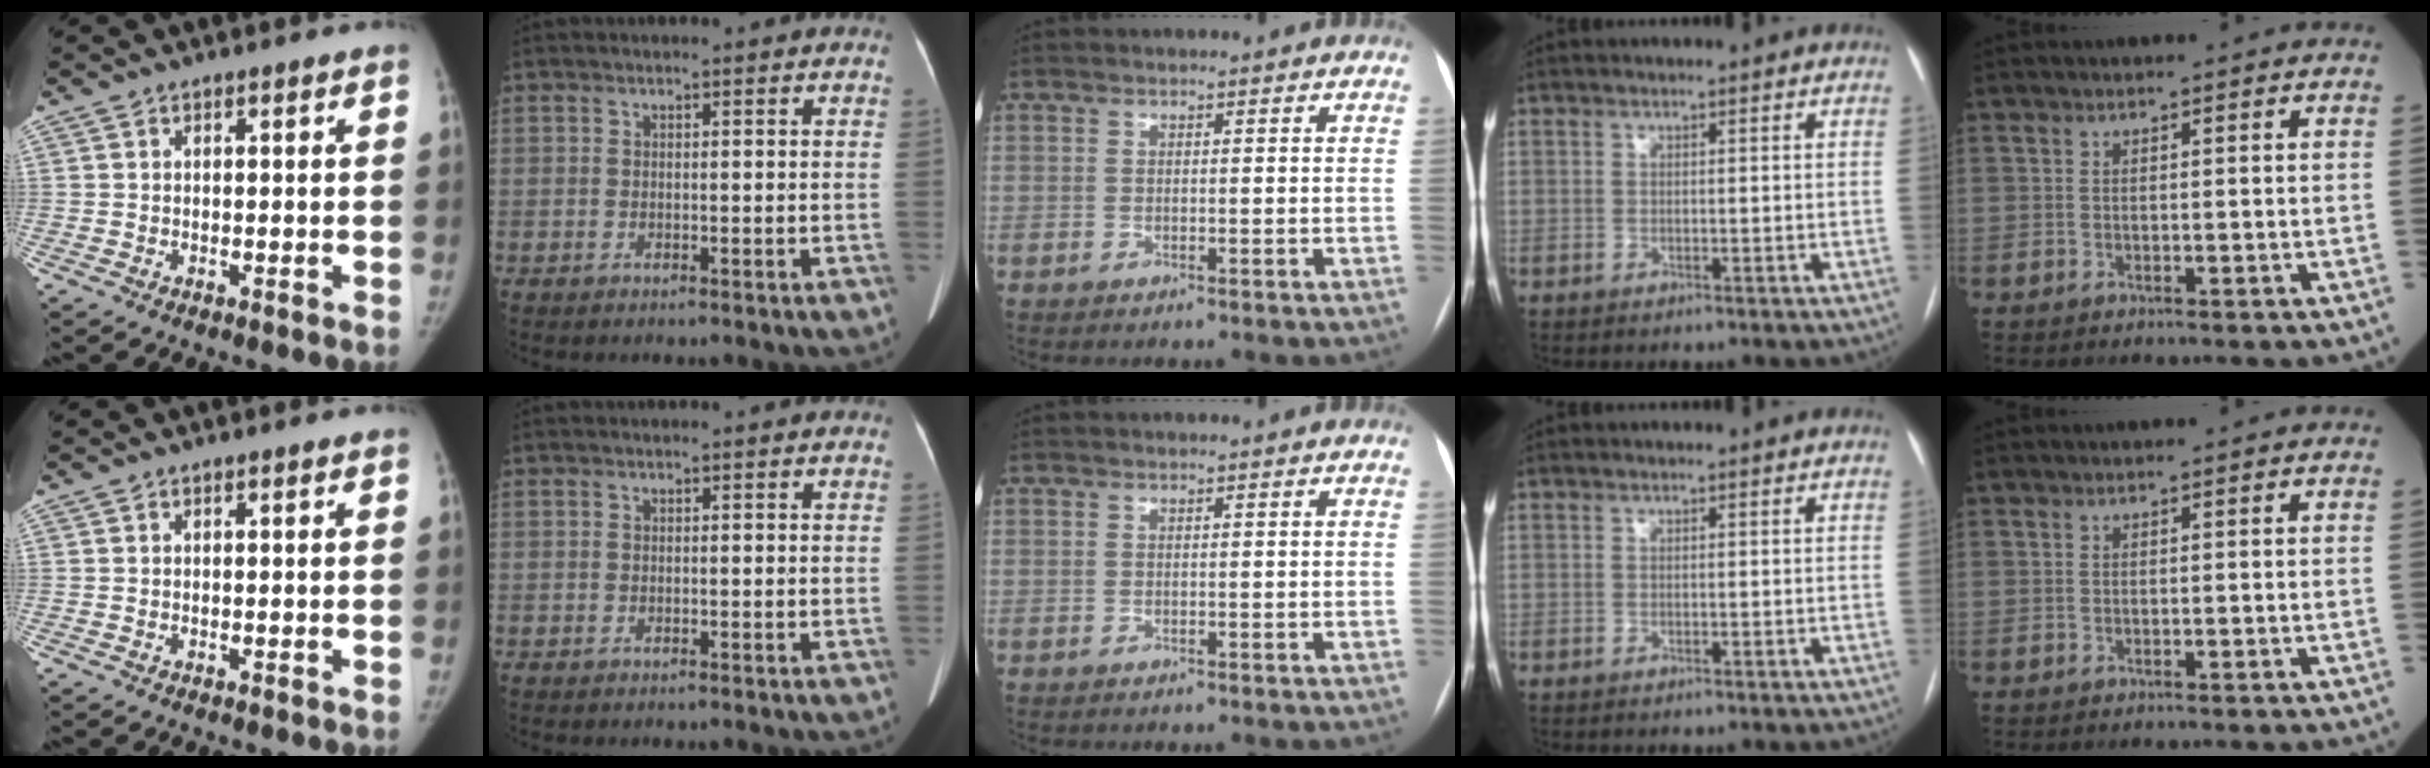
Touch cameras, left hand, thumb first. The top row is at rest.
{}